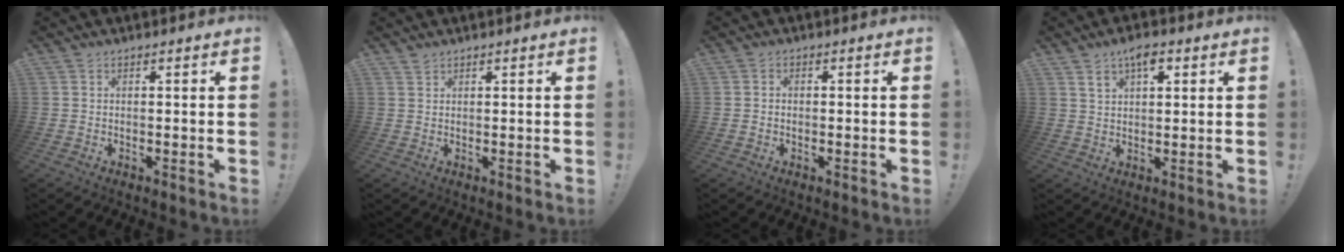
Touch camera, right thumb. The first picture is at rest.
{"total": 1.3, "force": [1.1, 0.5, 0.3], "torque": [0.000, -0.004, 0.021]}
{"total": 0.7, "force": [-0.2, 0.7, 0.1], "torque": [-0.002, 0.004, -0.003]}
{"total": 6.3, "force": [3.4, 3.5, 4.1], "torque": [-0.061, -0.008, 0.057]}